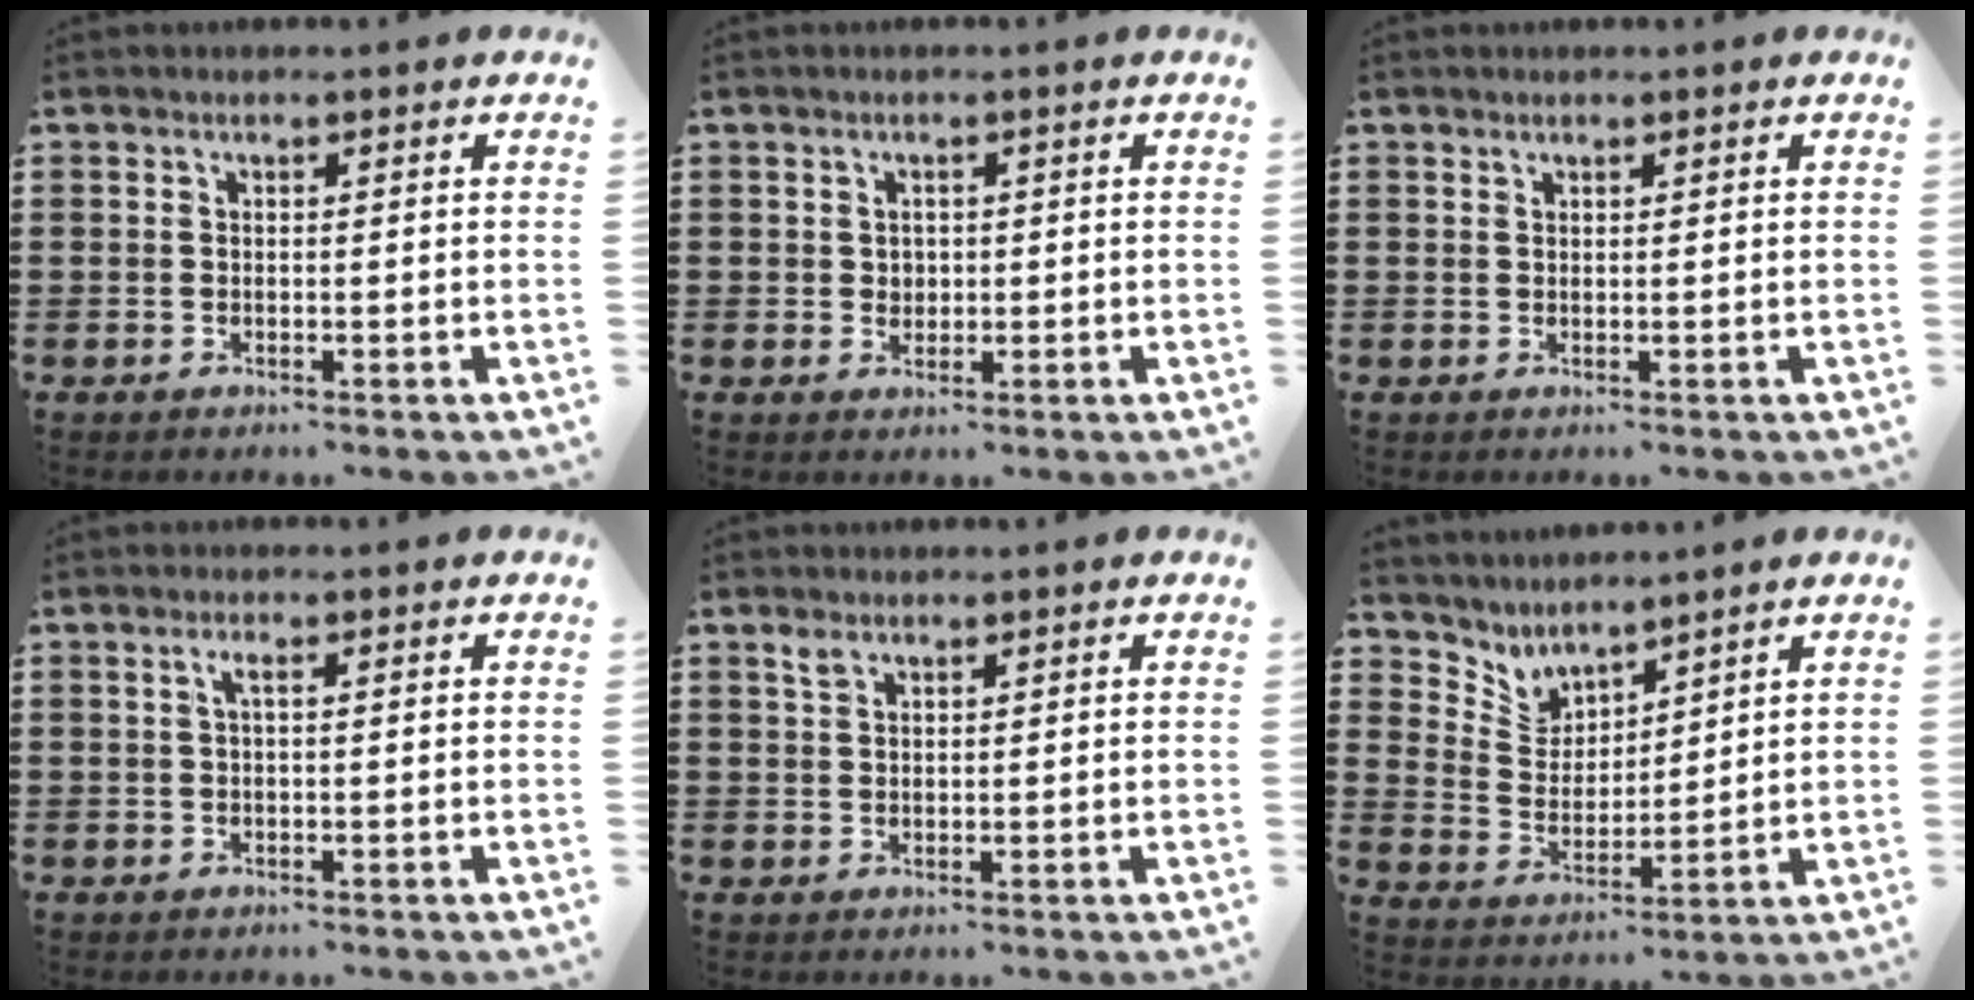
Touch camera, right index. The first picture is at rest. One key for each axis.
{"total": 1.4, "fx": 0.4, "fy": 1.3, "fz": 0.3, "tx": -0.010, "ty": 0.007, "tz": 0.008}
{"total": 0.5, "fx": 0.4, "fy": 0.3, "fz": 0.0, "tx": -0.002, "ty": 0.001, "tz": 0.009}
{"total": 1.4, "fx": 0.3, "fy": 0.2, "fz": 1.4, "tx": -0.027, "ty": 0.002, "tz": 0.004}
{"total": 1.6, "fx": 1.2, "fy": 0.7, "fz": 0.8, "tx": -0.019, "ty": 0.002, "tz": 0.022}
{"total": 3.6, "fx": 3.3, "fy": 1.4, "fz": -0.7, "tx": -0.011, "ty": -0.021, "tz": 0.058}